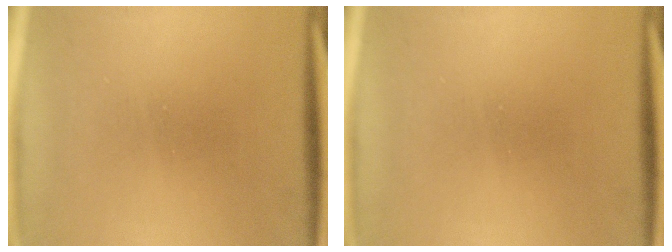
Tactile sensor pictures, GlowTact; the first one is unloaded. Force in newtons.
{"total": 0.0}